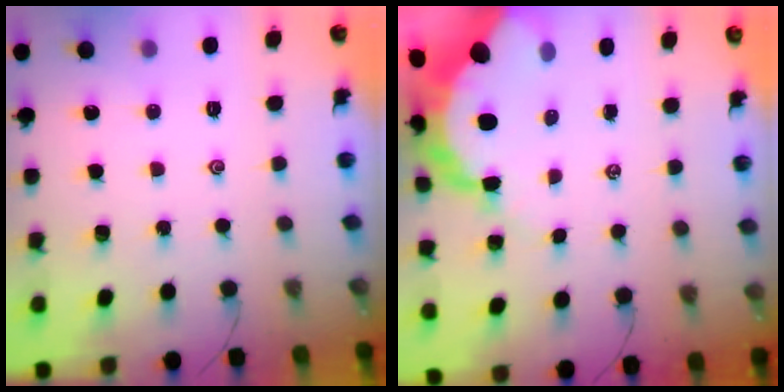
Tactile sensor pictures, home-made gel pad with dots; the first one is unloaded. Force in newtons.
{"total": 14.0, "press": 14.0, "slide": 1.2}